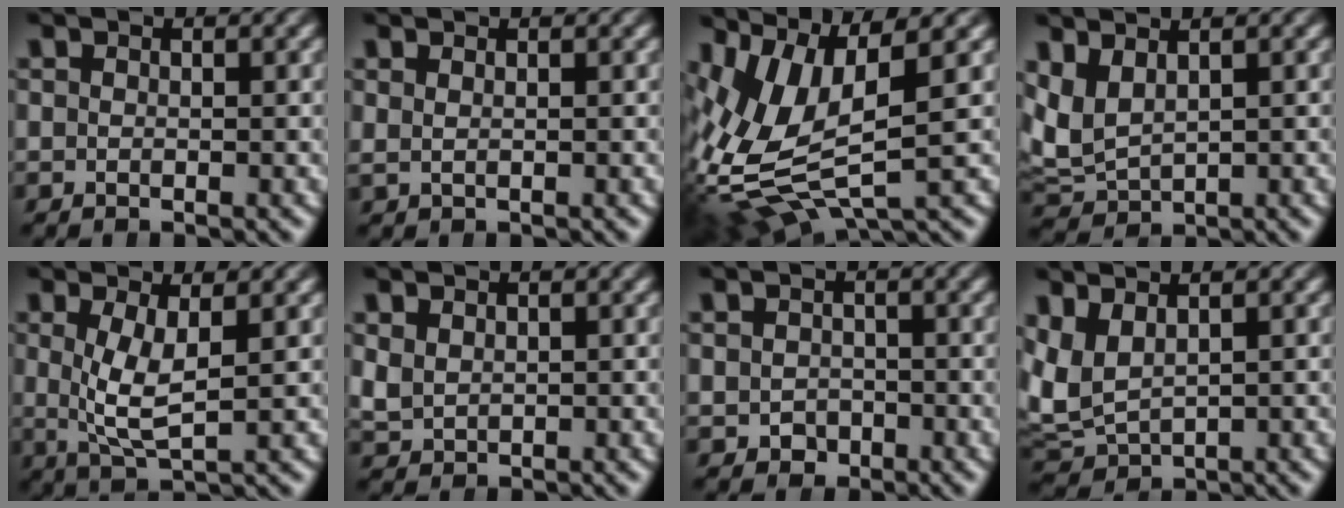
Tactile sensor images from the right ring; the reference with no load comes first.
{"total": 0.7, "force": [0.6, -0.3, 0.3], "torque": [-0.008, -0.005, 0.014]}
{"total": 8.8, "force": [-0.3, 5.7, 6.8], "torque": [-0.166, -0.032, 0.011]}
{"total": 5.6, "force": [0.7, 4.8, 2.7], "torque": [-0.109, -0.029, 0.028]}
{"total": 4.9, "force": [0.6, 2.5, 4.2], "torque": [-0.087, -0.017, 0.022]}
{"total": 1.9, "force": [0.8, 1.7, 0.5], "torque": [-0.027, -0.012, 0.027]}
{"total": 1.3, "force": [-0.8, 1.0, -0.4], "torque": [0.007, -0.008, -0.010]}
{"total": 6.6, "force": [0.5, 5.9, 3.1], "torque": [-0.125, -0.033, 0.024]}